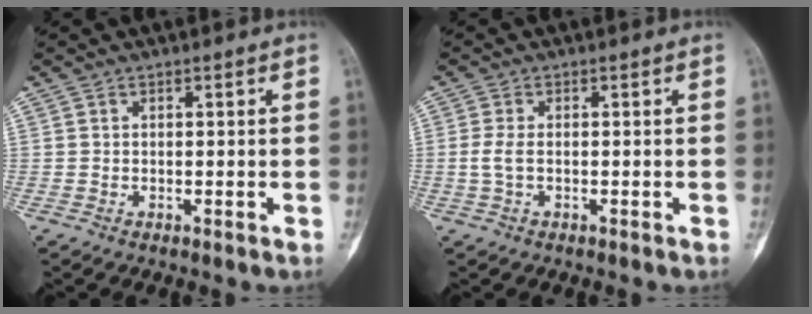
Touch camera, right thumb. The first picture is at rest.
{"total": 2.4, "force": [-0.4, 1.1, 2.1], "torque": [-0.056, 0.001, -0.008]}